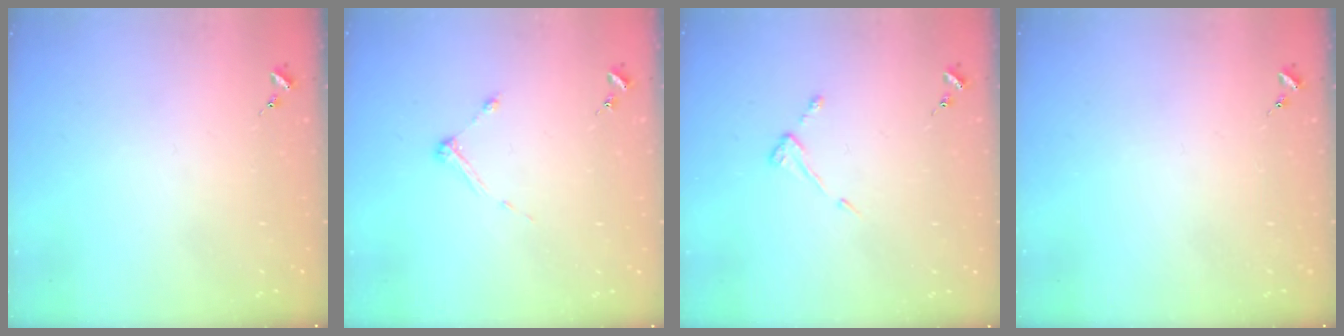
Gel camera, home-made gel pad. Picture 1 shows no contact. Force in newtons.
{"total": 4.9, "press": 4.9, "slide": 0.7}
{"total": 4.3, "press": 4.3, "slide": 0.5}
{"total": 0.0}